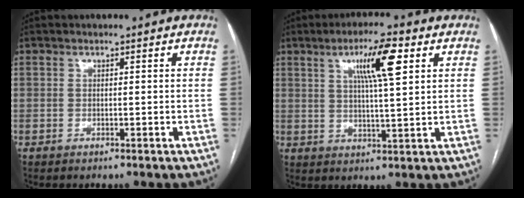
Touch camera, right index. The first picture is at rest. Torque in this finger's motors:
{"motor_torque": [0.48, 0.09, 0.35, 0.11]}